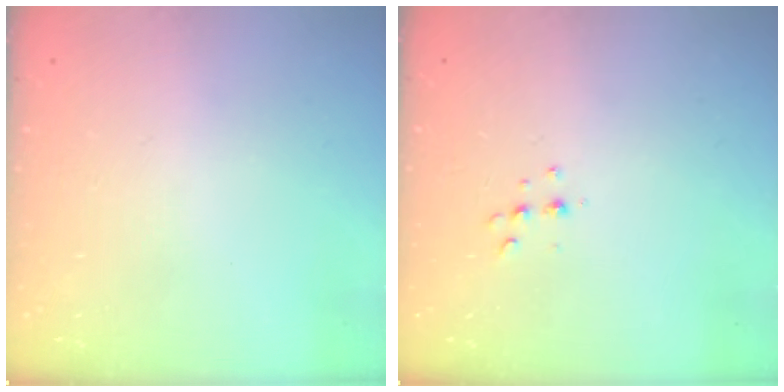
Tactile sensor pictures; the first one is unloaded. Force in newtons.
{"total": 4.3, "press": 4.2, "slide": 0.8}